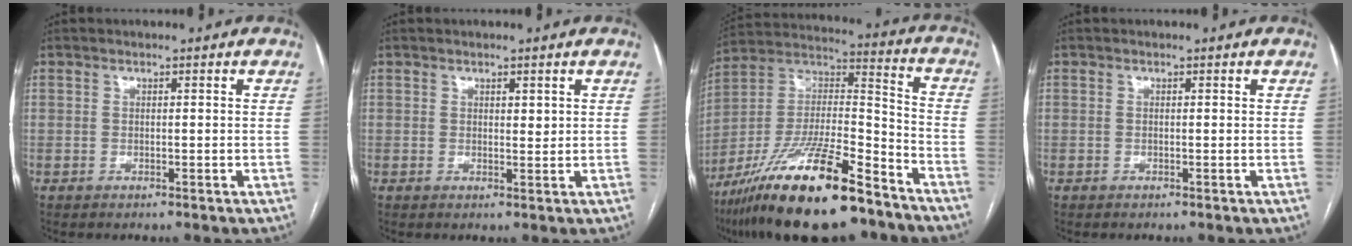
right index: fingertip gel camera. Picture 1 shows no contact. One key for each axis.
{"total": 1.3, "fx": 0.6, "fy": 0.5, "fz": 1.0, "tx": -0.014, "ty": -0.004, "tz": 0.009}
{"total": 24.4, "fx": -17.0, "fy": 4.5, "fz": 16.9, "tx": -0.309, "ty": -0.018, "tz": -0.298}
{"total": 0.0}